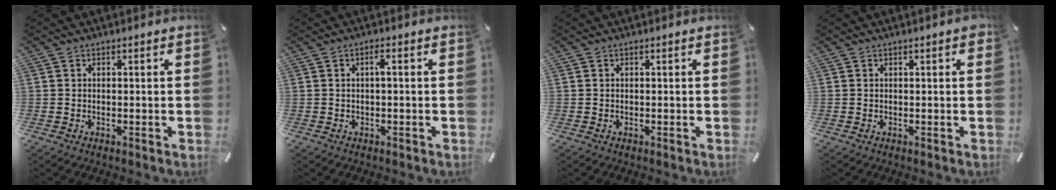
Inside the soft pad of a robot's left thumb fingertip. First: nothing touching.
{"total": 1.7, "force": [0.0, 0.3, 1.6], "torque": [-0.033, 0.004, -0.002]}
{"total": 0.0}
{"total": 0.8, "force": [0.3, 0.2, 0.7], "torque": [-0.013, 0.001, 0.004]}